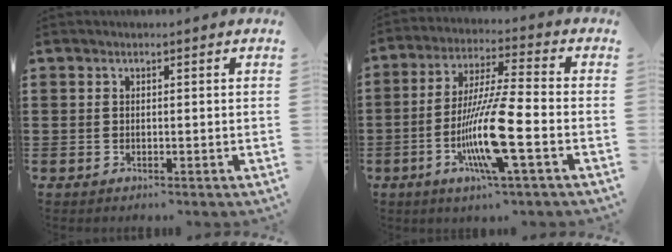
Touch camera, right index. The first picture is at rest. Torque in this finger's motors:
{"motor_torque": [2.14, 0.00, 1.05, 0.21]}